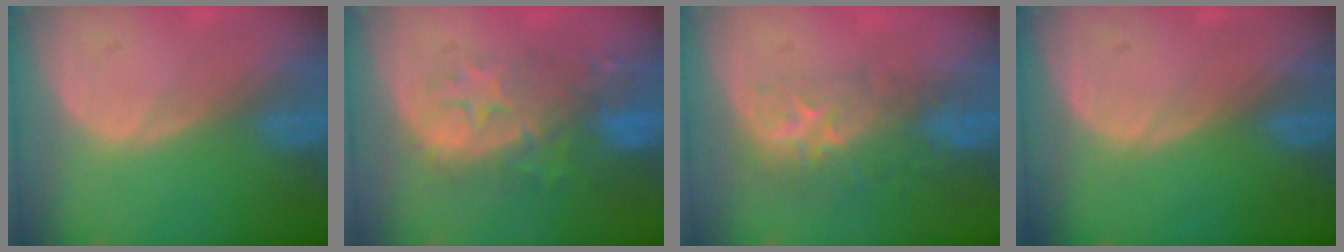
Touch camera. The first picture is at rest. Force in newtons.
{"total": 9.8, "press": 9.0, "slide": 4.1}
{"total": 8.7, "press": 7.1, "slide": 5.0}
{"total": 0.0}